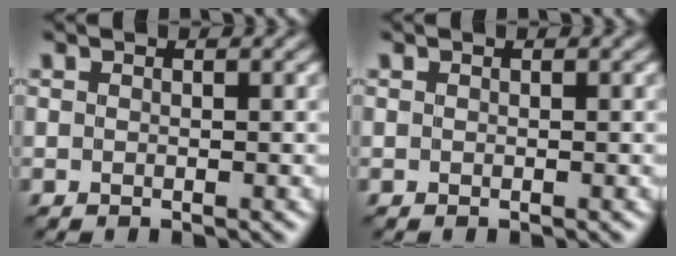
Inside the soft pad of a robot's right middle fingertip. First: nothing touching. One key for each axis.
{"total": 0.0}